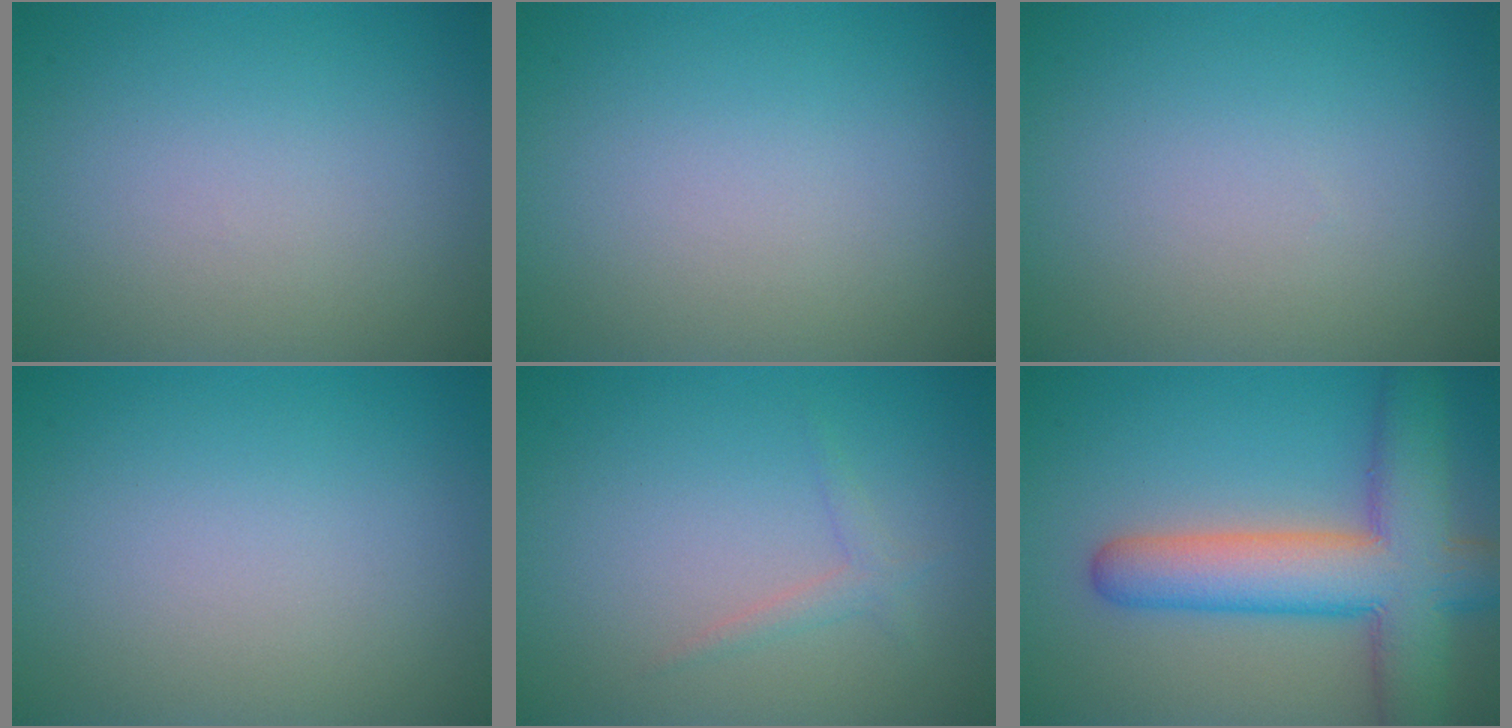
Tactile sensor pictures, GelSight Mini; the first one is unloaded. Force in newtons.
{"total": 0.0}
{"total": 0.0}
{"total": 0.0}
{"total": 1.2, "press": 1.2, "slide": 0.0}
{"total": 9.5, "press": 9.5, "slide": 0.8}